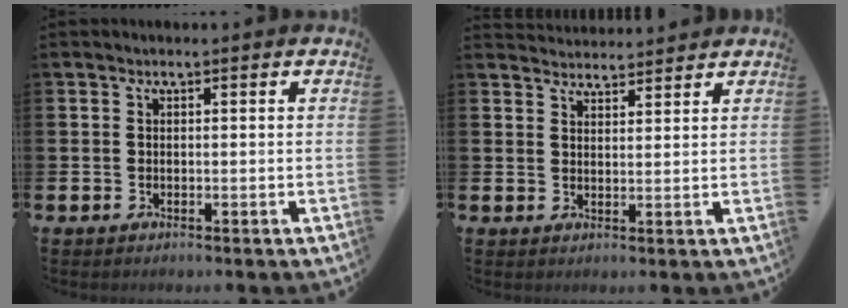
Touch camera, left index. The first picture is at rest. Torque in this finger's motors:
{"motor_torque": [-1.04, -1.10, -0.66, -0.10]}